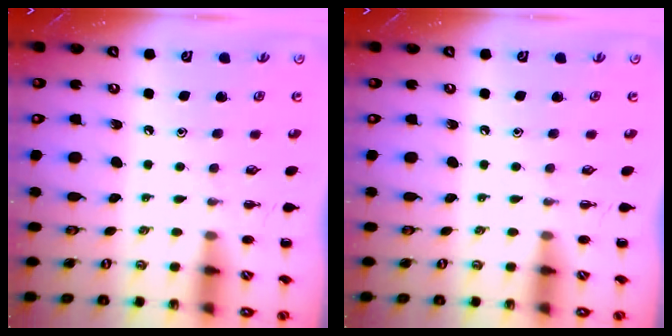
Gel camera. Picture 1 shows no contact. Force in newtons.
{"total": 0.0}